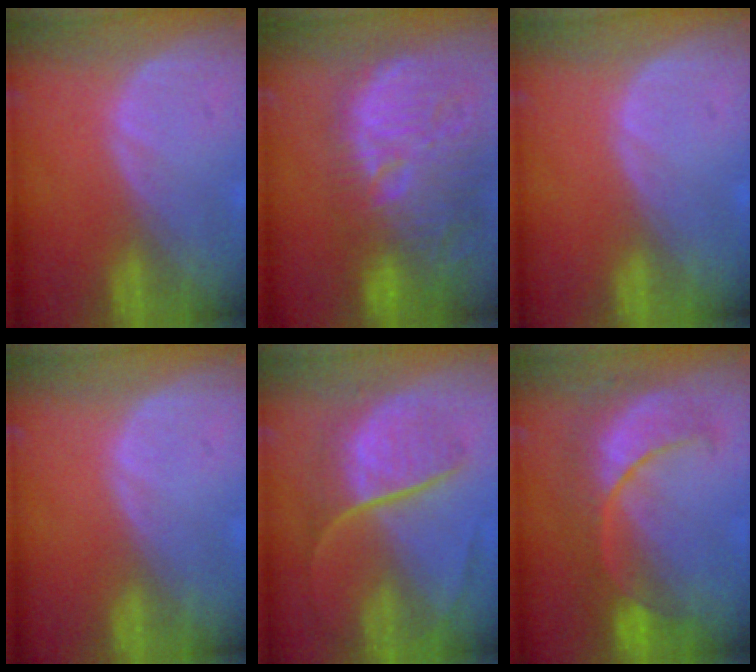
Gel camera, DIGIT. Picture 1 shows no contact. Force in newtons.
{"total": 14.6, "press": 13.0, "slide": 6.7}
{"total": 0.0}
{"total": 0.0}
{"total": 9.1, "press": 7.5, "slide": 5.2}
{"total": 8.4, "press": 8.4, "slide": 0.2}